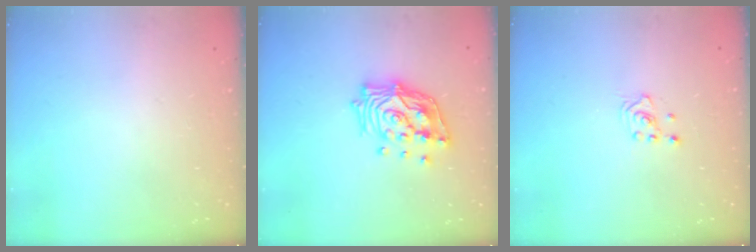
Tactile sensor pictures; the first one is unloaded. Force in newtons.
{"total": 18.2, "press": 18.0, "slide": 2.7}
{"total": 1.6, "press": 1.5, "slide": 0.2}